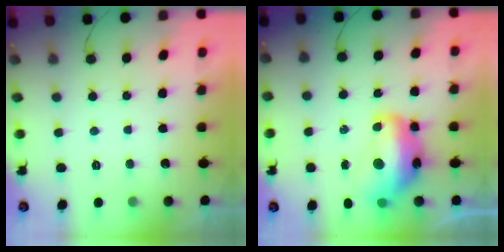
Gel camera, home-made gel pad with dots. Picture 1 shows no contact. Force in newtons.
{"total": 15.3, "press": 15.2, "slide": 1.5}